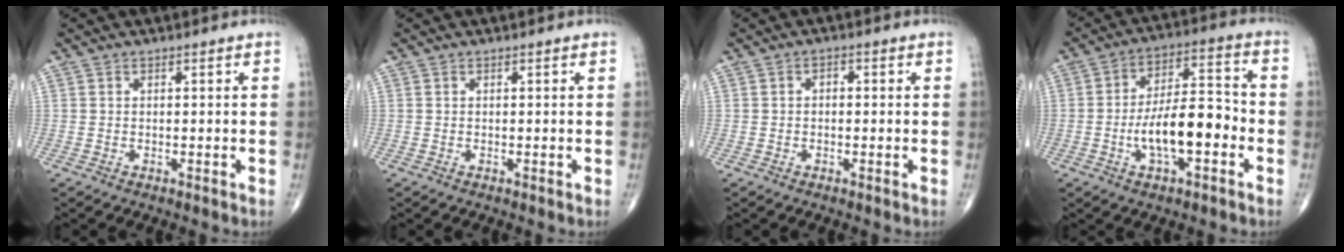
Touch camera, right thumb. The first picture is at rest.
{"total": 0.0}
{"total": 1.5, "force": [0.0, 1.0, 1.2], "torque": [-0.013, 0.008, -0.004]}
{"total": 13.3, "force": [-3.5, 5.5, 11.6], "torque": [-0.181, 0.036, -0.063]}